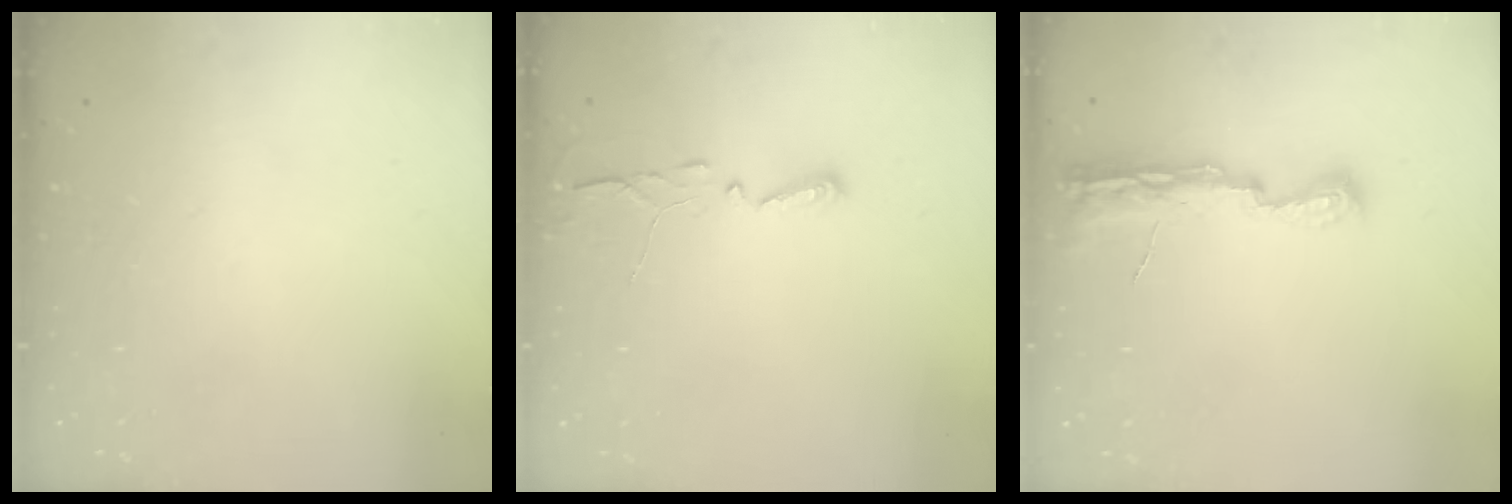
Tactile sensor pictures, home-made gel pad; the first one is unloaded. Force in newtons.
{"total": 2.9, "press": 2.9, "slide": 0.4}
{"total": 8.5, "press": 8.5, "slide": 1.2}